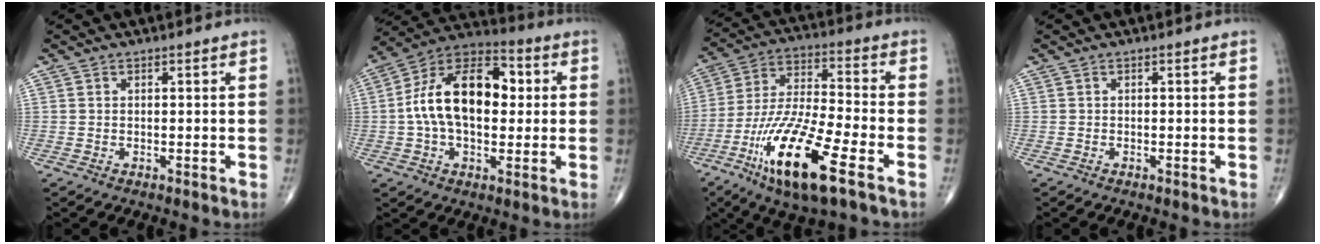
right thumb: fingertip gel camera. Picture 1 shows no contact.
{"total": 18.6, "force": [1.5, 11.1, 14.9], "torque": [-0.235, 0.030, 0.017]}
{"total": 19.6, "force": [-9.4, 4.5, 16.6], "torque": [-0.349, 0.020, -0.168]}
{"total": 0.0}